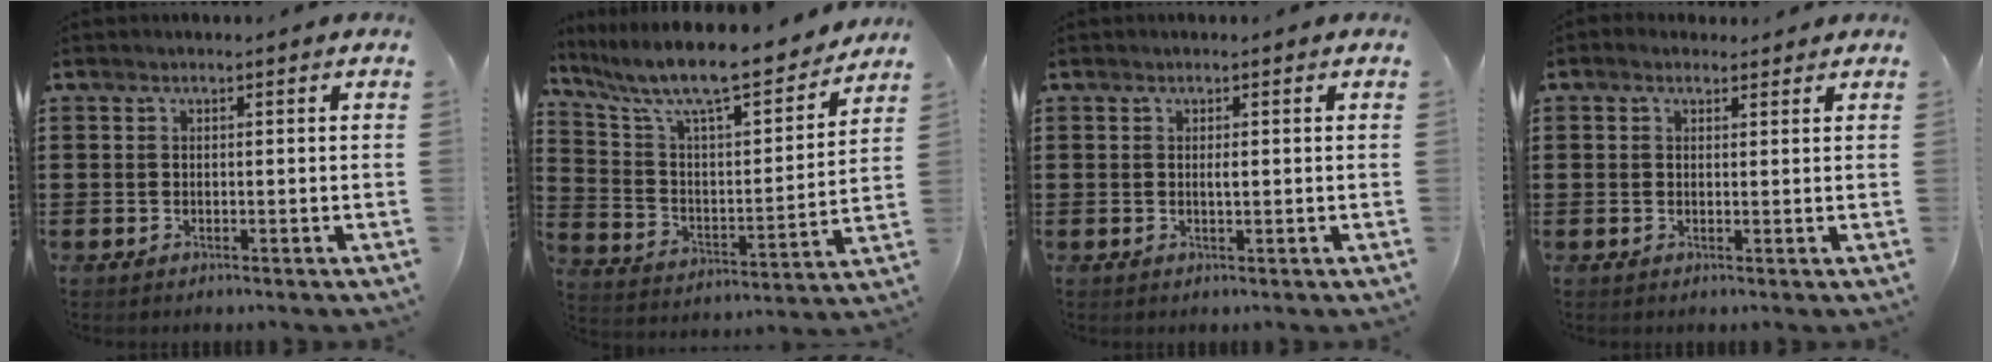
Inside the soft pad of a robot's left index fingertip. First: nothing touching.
{"total": 10.5, "force": [9.0, 1.5, 5.2], "torque": [-0.132, -0.065, 0.148]}
{"total": 1.0, "force": [0.1, 0.2, 1.0], "torque": [-0.020, 0.000, 0.002]}
{"total": 1.4, "force": [1.1, 0.8, 0.3], "torque": [-0.009, 0.007, 0.022]}